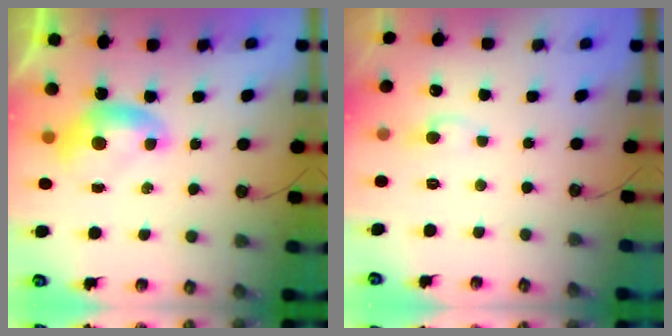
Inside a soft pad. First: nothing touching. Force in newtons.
{"total": 0.0}